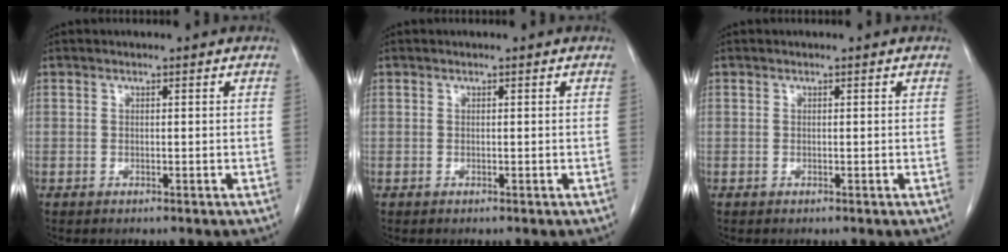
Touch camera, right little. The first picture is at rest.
{"total": 0.0}
{"total": 0.0}